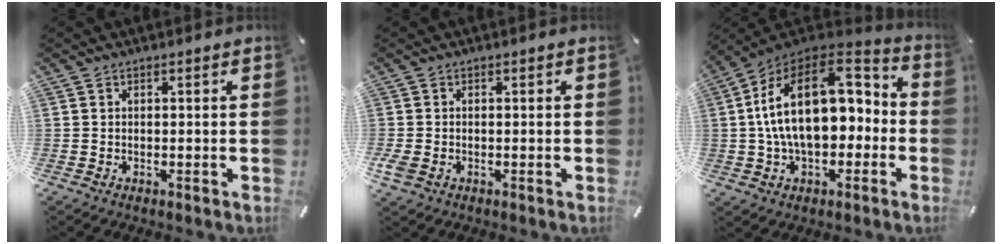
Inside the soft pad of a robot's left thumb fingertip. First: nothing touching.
{"total": 2.4, "force": [-0.7, 2.0, 1.2], "torque": [-0.033, -0.001, -0.014]}
{"total": 22.2, "force": [2.1, 14.4, 16.8], "torque": [-0.295, 0.004, 0.039]}